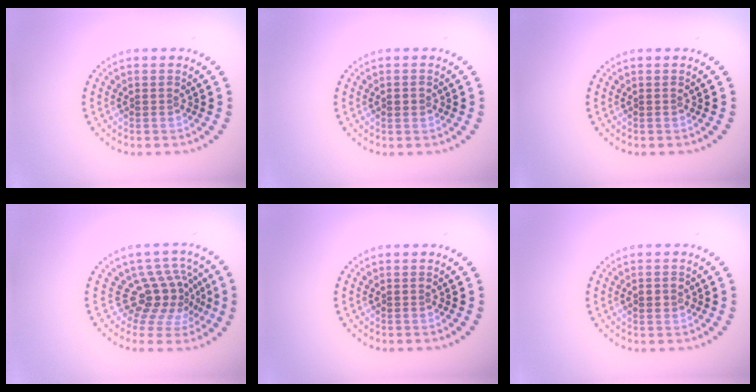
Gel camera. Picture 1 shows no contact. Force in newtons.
{"total": 1.1, "press": 1.1, "slide": 0.1}
{"total": 0.0}
{"total": 4.1, "press": 2.8, "slide": 2.9}
{"total": 0.0}
{"total": 1.7, "press": 1.6, "slide": 0.3}